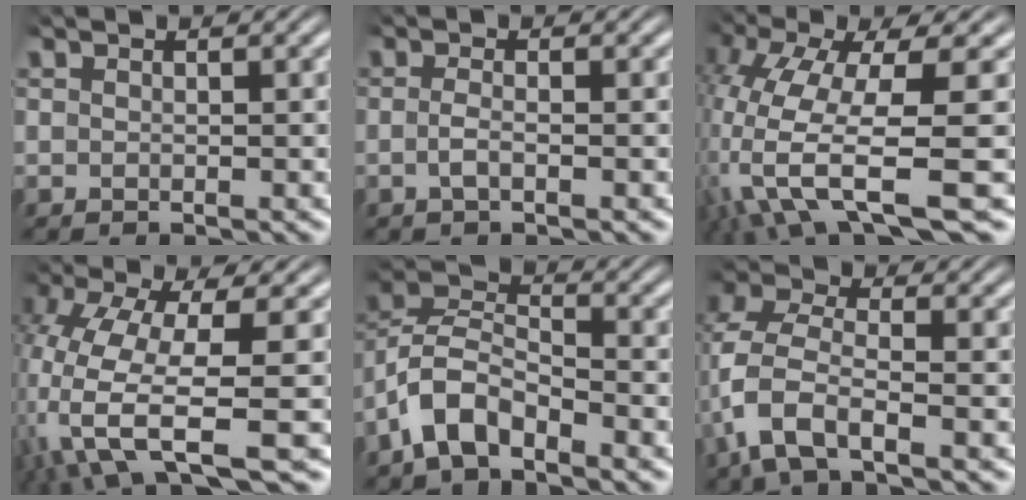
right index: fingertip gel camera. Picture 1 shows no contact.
{"total": 1.3, "force": [-0.8, -0.1, 1.0], "torque": [-0.028, -0.011, -0.010]}
{"total": 10.2, "force": [-4.7, 3.7, 8.2], "torque": [-0.166, -0.048, -0.046]}
{"total": 8.9, "force": [-4.5, 3.0, 7.1], "torque": [-0.152, -0.052, -0.043]}
{"total": 5.3, "force": [-1.7, 4.0, 2.9], "torque": [-0.078, -0.011, -0.036]}
{"total": 6.3, "force": [-1.0, 4.4, 4.4], "torque": [-0.131, -0.028, -0.008]}